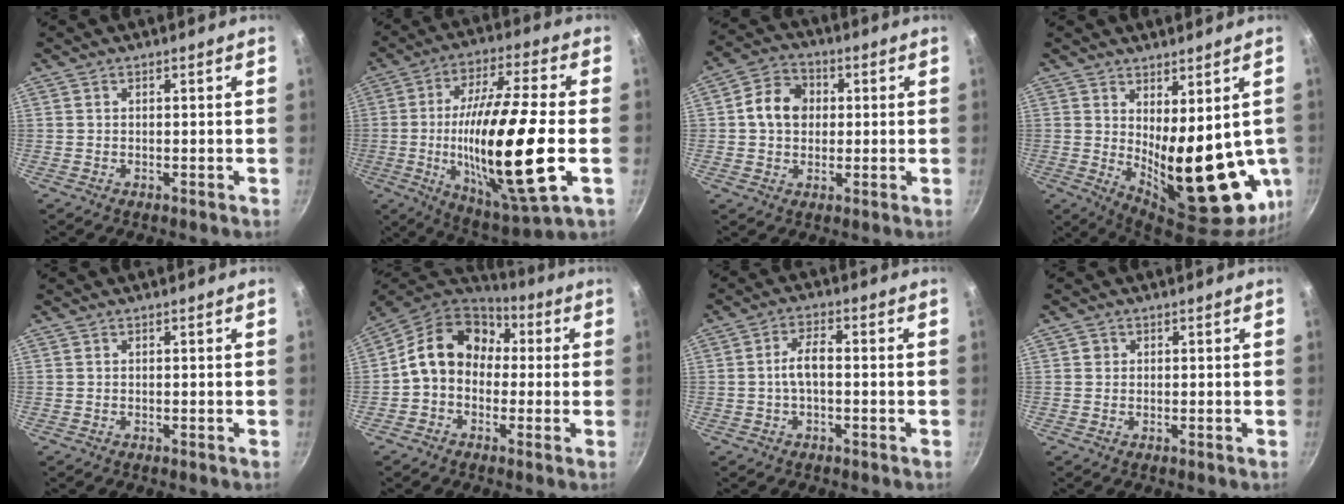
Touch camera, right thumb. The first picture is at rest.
{"total": 23.9, "force": [-3.4, 4.8, 23.1], "torque": [-0.413, 0.005, -0.056]}
{"total": 8.5, "force": [1.0, 7.0, 4.8], "torque": [-0.057, 0.013, 0.004]}
{"total": 18.9, "force": [0.5, 8.0, 17.1], "torque": [-0.211, -0.049, 0.034]}
{"total": 0.0}
{"total": 14.5, "force": [1.1, 11.5, 8.7], "torque": [-0.115, 0.041, -0.005]}
{"total": 4.7, "force": [-0.6, 2.0, 4.2], "torque": [-0.081, 0.023, -0.014]}
{"total": 1.0, "force": [0.2, 0.9, 0.2], "torque": [0.002, 0.001, 0.000]}